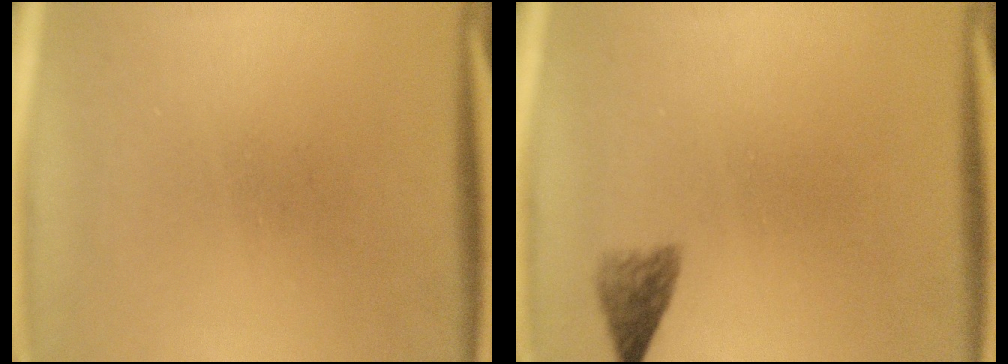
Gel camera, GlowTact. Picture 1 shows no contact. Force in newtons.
{"total": 2.3}